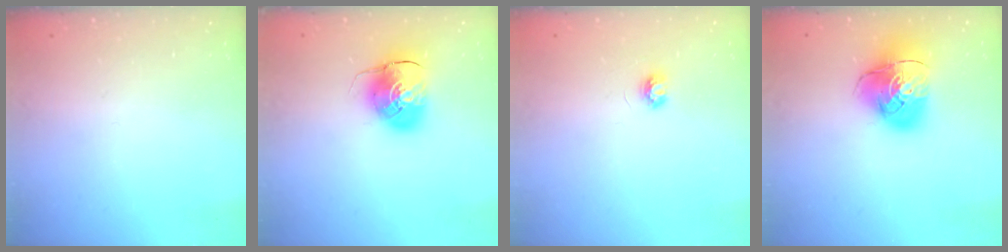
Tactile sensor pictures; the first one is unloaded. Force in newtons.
{"total": 9.6, "press": 9.4, "slide": 1.7}
{"total": 3.5, "press": 3.4, "slide": 0.3}
{"total": 13.4, "press": 13.3, "slide": 1.7}